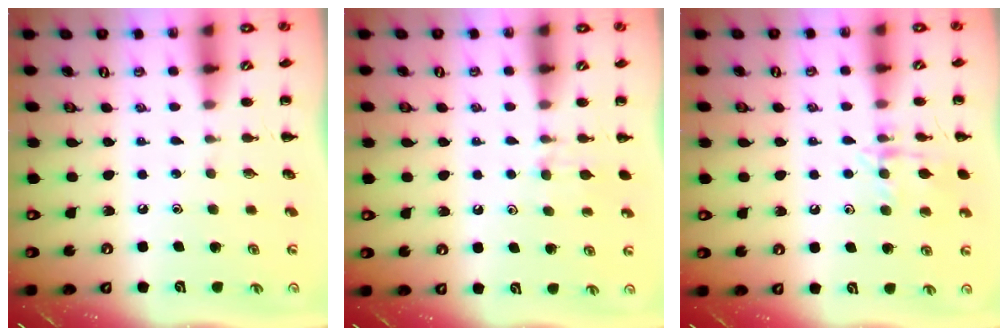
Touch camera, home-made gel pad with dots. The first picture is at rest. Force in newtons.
{"total": 6.2, "press": 5.9, "slide": 1.8}
{"total": 11.2, "press": 11.1, "slide": 0.7}